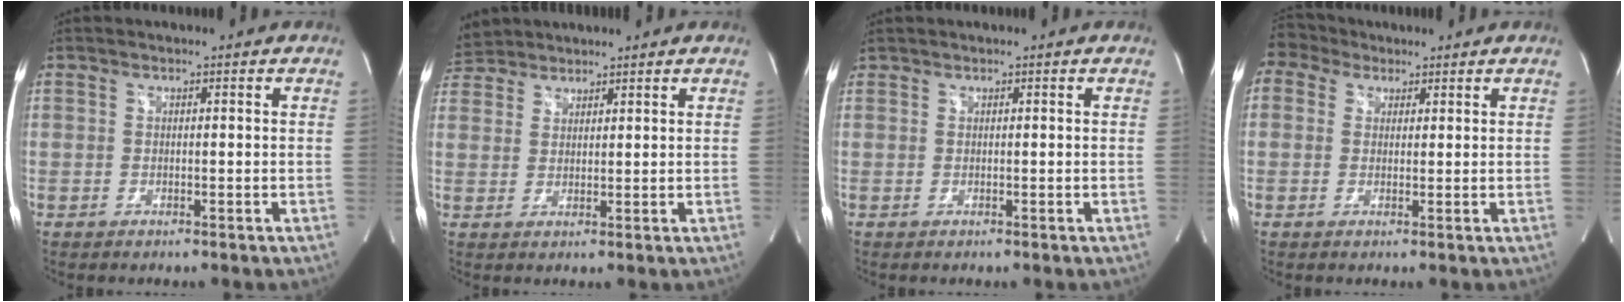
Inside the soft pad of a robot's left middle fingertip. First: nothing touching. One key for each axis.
{"total": 5.0, "fx": 4.7, "fy": 1.7, "fz": 0.0, "tx": -0.008, "ty": 0.021, "tz": 0.094}
{"total": 0.5, "fx": 0.3, "fy": -0.4, "fz": 0.0, "tx": -0.022, "ty": 0.022, "tz": 0.018}
{"total": 3.8, "fx": 2.9, "fy": 2.4, "fz": -0.1, "tx": -0.008, "ty": 0.028, "tz": 0.055}